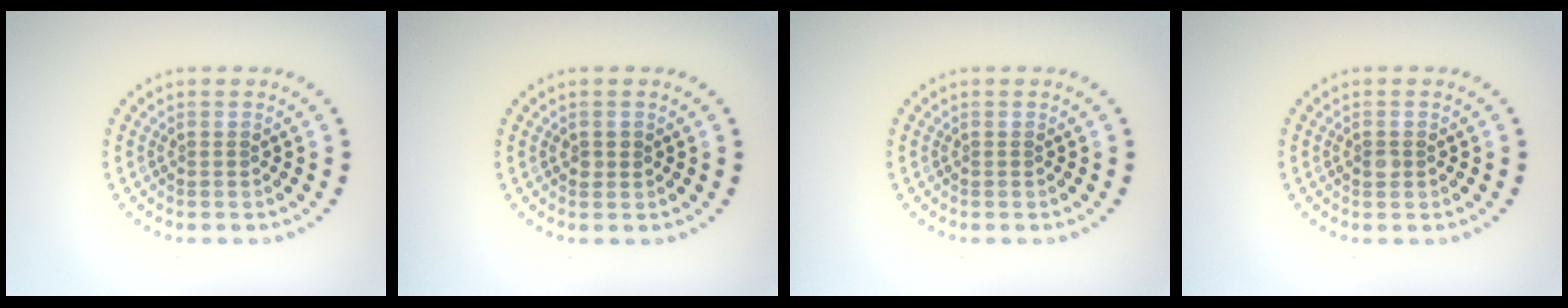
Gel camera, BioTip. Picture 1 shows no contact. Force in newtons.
{"total": 0.9, "press": 0.8, "slide": 0.1}
{"total": 0.0}
{"total": 0.9, "press": 0.9, "slide": 0.0}